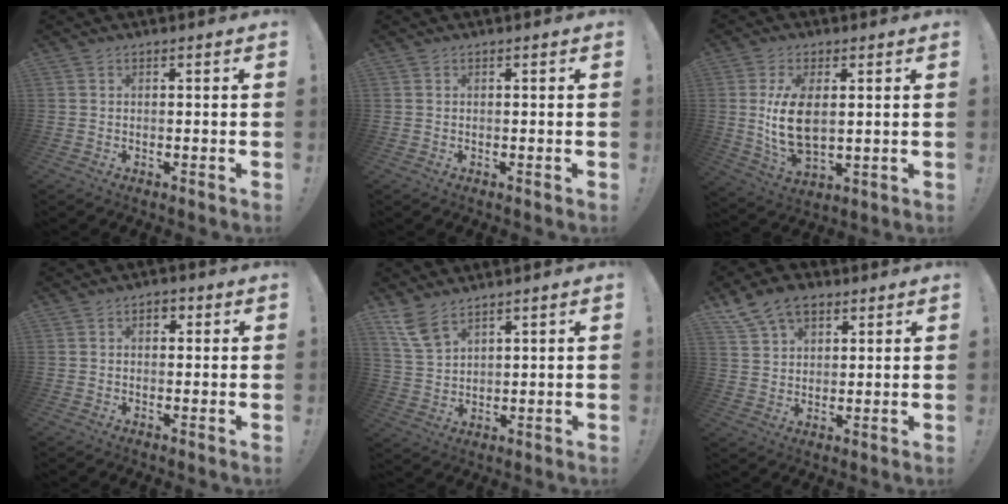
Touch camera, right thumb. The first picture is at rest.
{"total": 0.0}
{"total": 11.6, "force": [1.4, 6.4, 9.6], "torque": [-0.187, -0.015, 0.025]}
{"total": 2.6, "force": [0.5, 1.9, 1.8], "torque": [-0.021, 0.003, 0.007]}
{"total": 7.9, "force": [5.9, 3.4, 4.0], "torque": [-0.076, -0.028, 0.116]}
{"total": 10.3, "force": [6.4, 6.5, 4.7], "torque": [-0.085, -0.024, 0.125]}